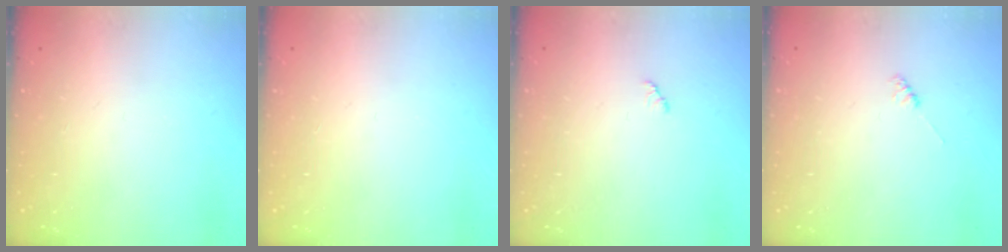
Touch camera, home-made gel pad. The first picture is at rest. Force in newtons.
{"total": 0.0}
{"total": 2.1, "press": 2.1, "slide": 0.3}
{"total": 2.3, "press": 2.3, "slide": 0.3}